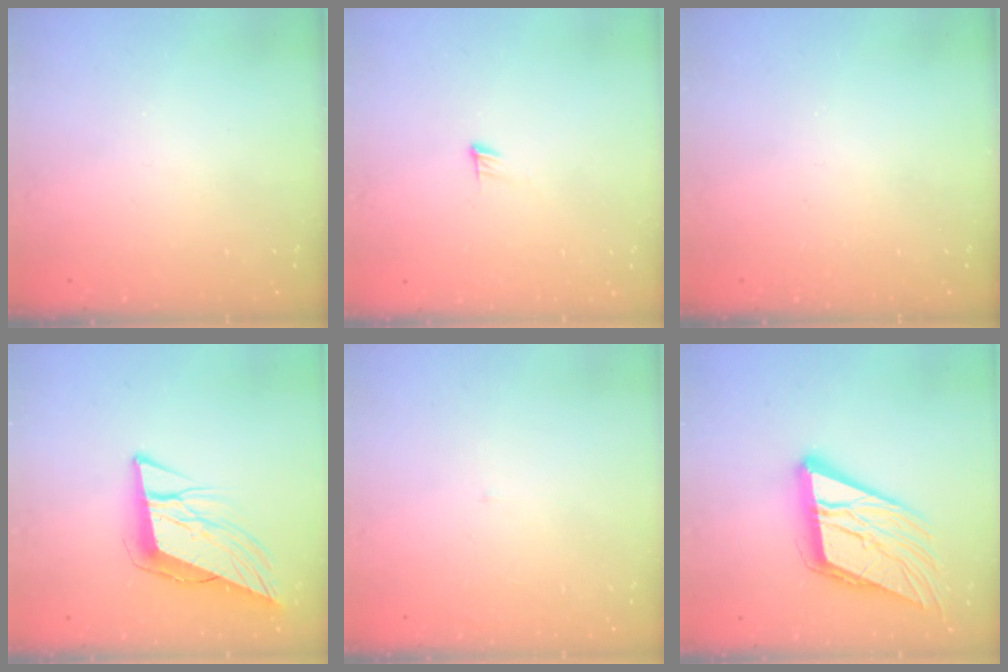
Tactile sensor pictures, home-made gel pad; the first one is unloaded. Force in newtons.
{"total": 3.3, "press": 3.3, "slide": 0.2}
{"total": 0.0}
{"total": 11.1, "press": 10.3, "slide": 4.0}
{"total": 2.0, "press": 2.0, "slide": 0.1}
{"total": 18.7, "press": 18.4, "slide": 3.2}